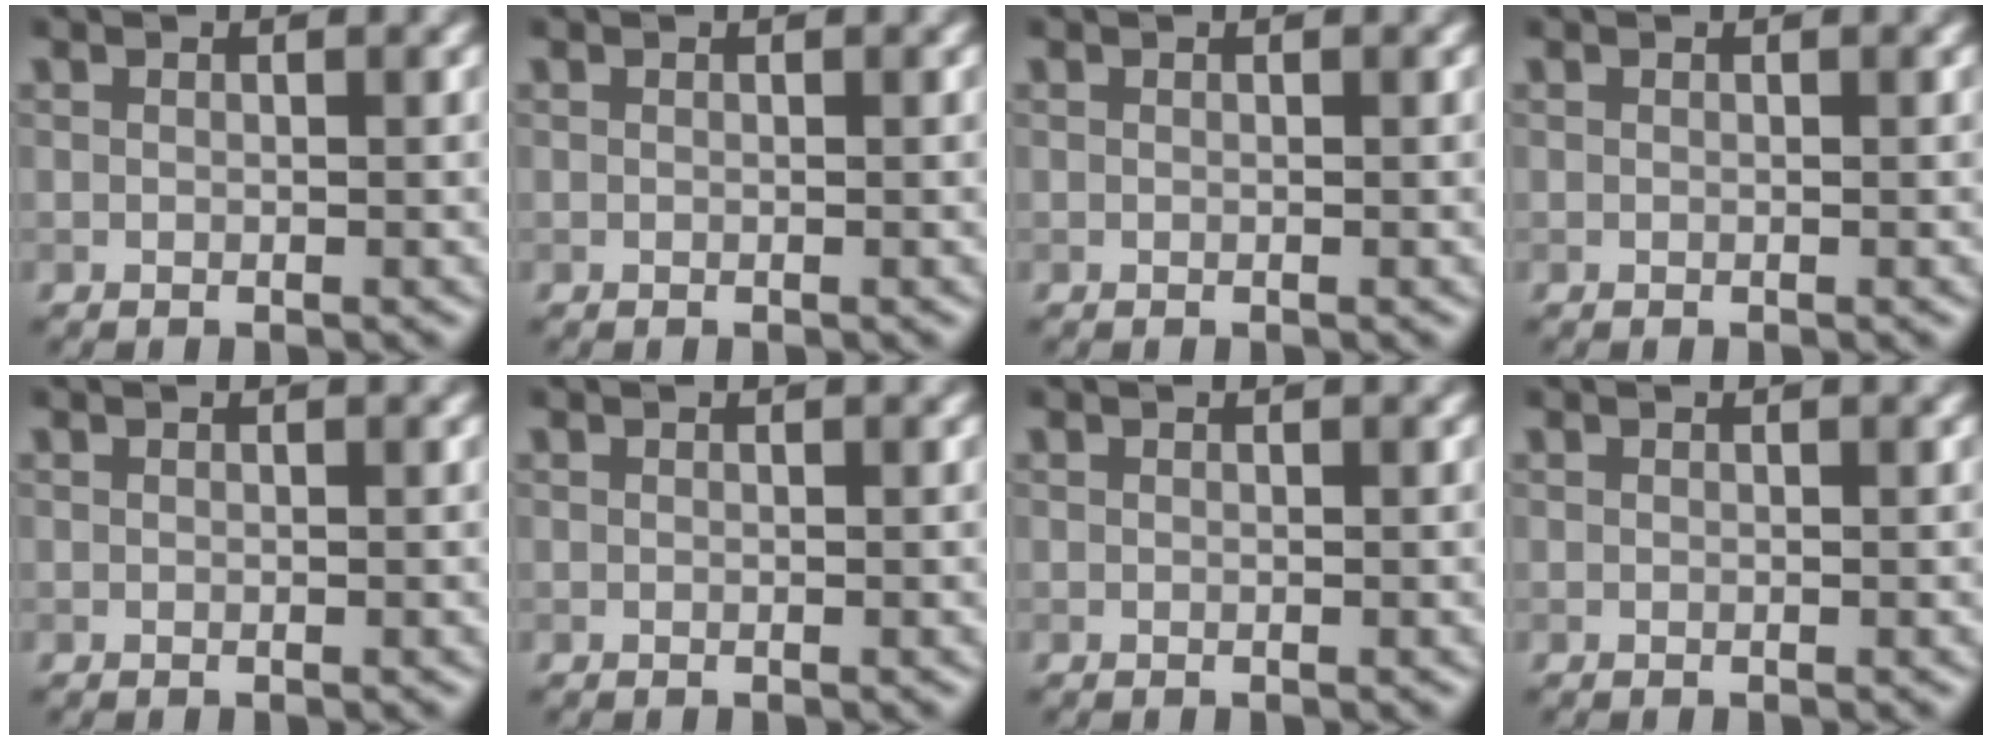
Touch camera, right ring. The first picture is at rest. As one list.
[{"total": 0.0}, {"total": 0.0}, {"total": 0.0}, {"total": 0.0}, {"total": 0.0}, {"total": 0.0}, {"total": 0.0}]